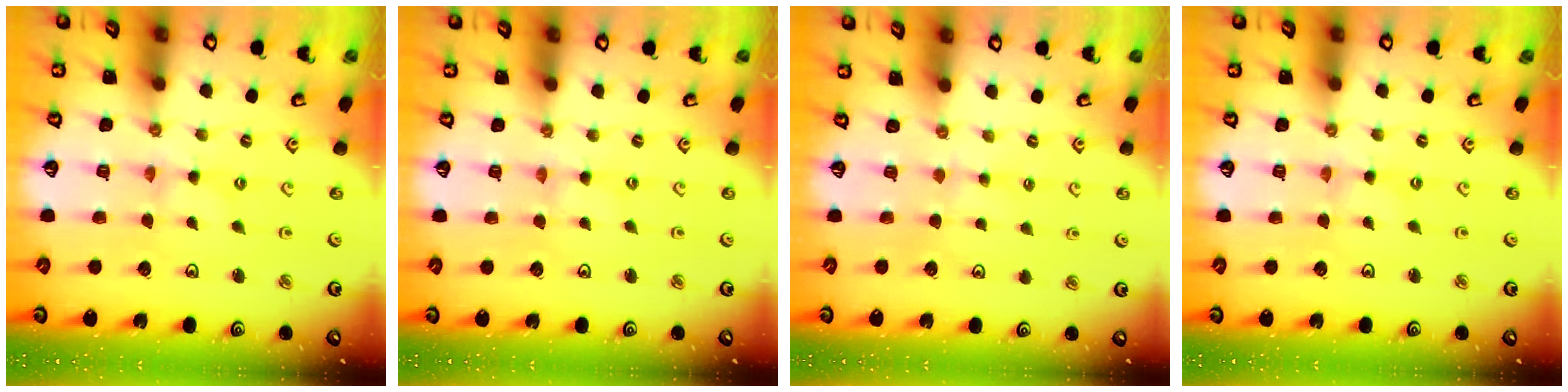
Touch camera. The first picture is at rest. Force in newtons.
{"total": 0.9, "press": 0.9, "slide": 0.1}
{"total": 2.3, "press": 2.2, "slide": 0.5}
{"total": 0.0}